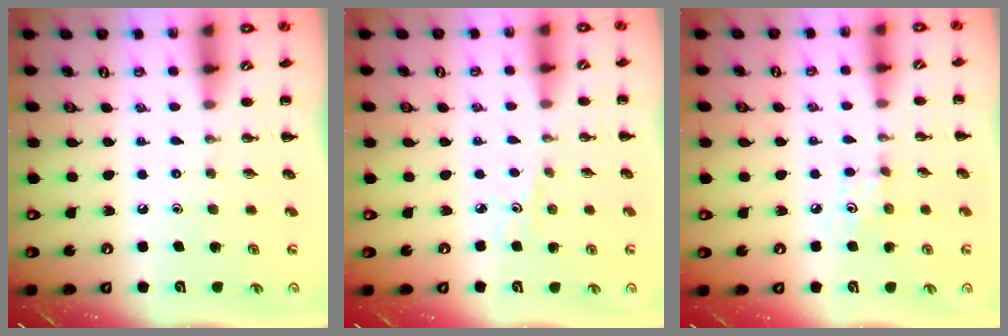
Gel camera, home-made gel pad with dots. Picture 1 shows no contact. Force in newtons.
{"total": 2.2, "press": 2.1, "slide": 0.7}
{"total": 5.4, "press": 5.2, "slide": 1.7}